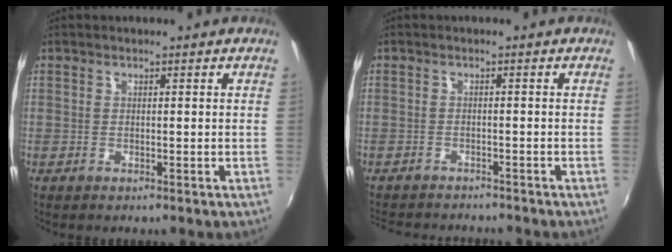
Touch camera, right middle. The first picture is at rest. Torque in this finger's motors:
{"motor_torque": [0.45, -0.60, 0.05, 0.06]}